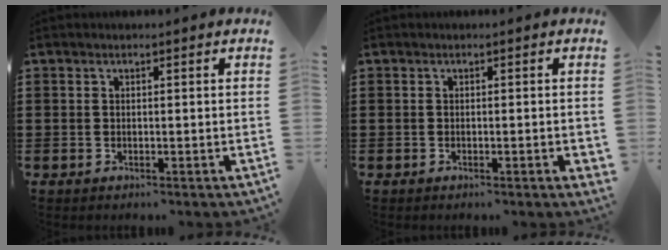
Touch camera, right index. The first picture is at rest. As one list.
[{"total": 1.0, "force": [-0.5, 0.1, 0.9], "torque": [-0.016, -0.003, -0.008]}]